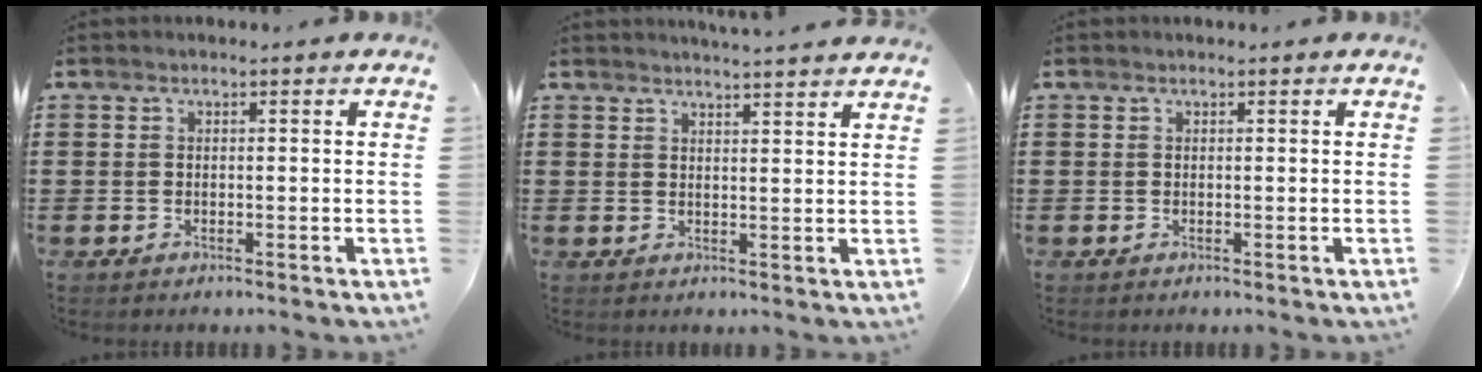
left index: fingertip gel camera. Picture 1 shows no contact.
{"total": 2.6, "force": [2.6, -0.6, 0.1], "torque": [-0.008, -0.014, 0.047]}
{"total": 0.0}